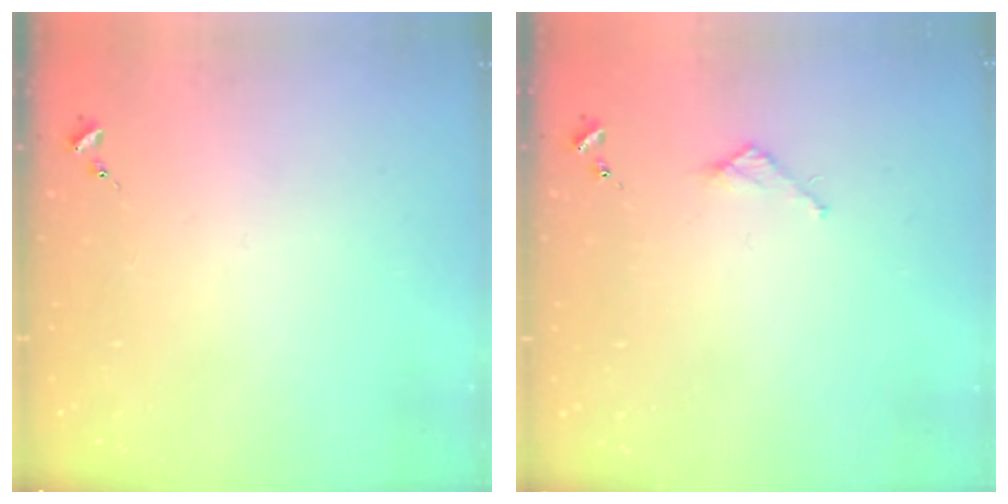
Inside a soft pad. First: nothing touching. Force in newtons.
{"total": 2.7, "press": 2.7, "slide": 0.2}